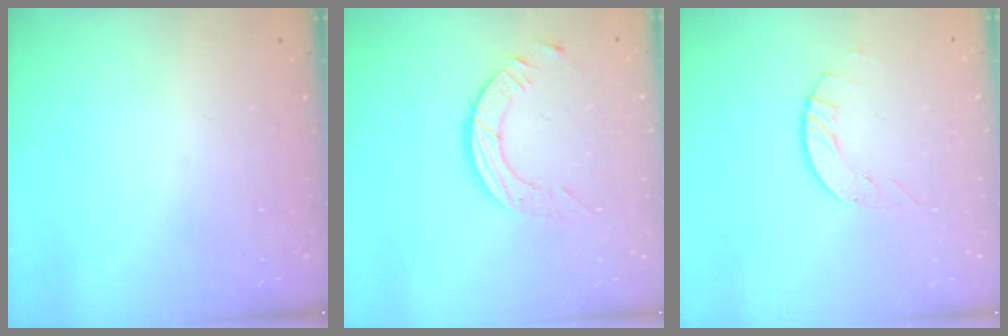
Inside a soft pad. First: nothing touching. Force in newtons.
{"total": 9.0, "press": 9.0, "slide": 0.8}
{"total": 2.1, "press": 2.1, "slide": 0.3}